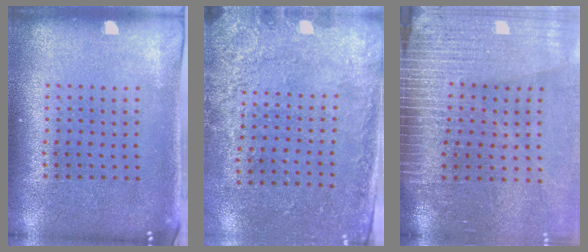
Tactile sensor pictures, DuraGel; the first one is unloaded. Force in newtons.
{"total": 2.7, "press": 2.2, "slide": 1.5}
{"total": 4.0, "press": 3.4, "slide": 2.0}